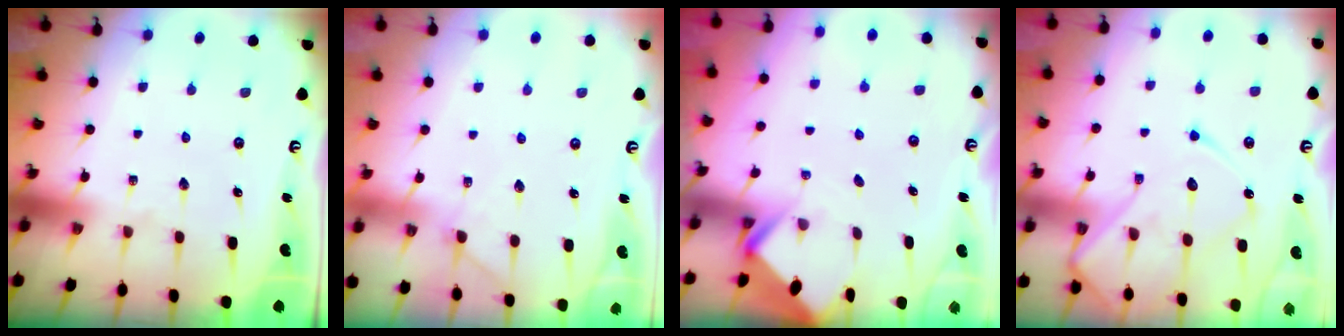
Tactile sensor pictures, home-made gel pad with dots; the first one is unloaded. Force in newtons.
{"total": 4.2, "press": 4.2, "slide": 0.6}
{"total": 2.7, "press": 2.7, "slide": 0.2}
{"total": 14.4, "press": 14.3, "slide": 1.2}